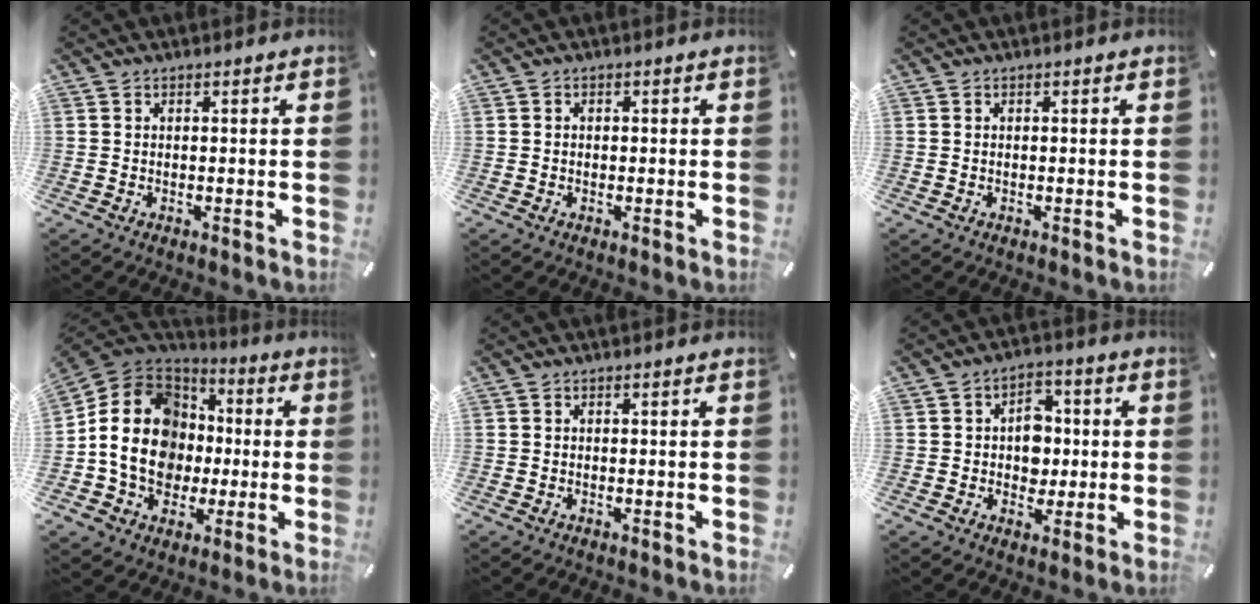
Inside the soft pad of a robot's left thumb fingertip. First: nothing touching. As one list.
[{"total": 0.8, "force": [-0.1, 0.7, 0.4], "torque": [-0.008, 0.005, -0.004]}, {"total": 0.0}, {"total": 18.0, "force": [-1.6, 15.3, 9.5], "torque": [-0.196, 0.014, -0.024]}, {"total": 0.0}, {"total": 7.6, "force": [0.0, 6.5, 4.0], "torque": [-0.045, 0.006, -0.004]}]